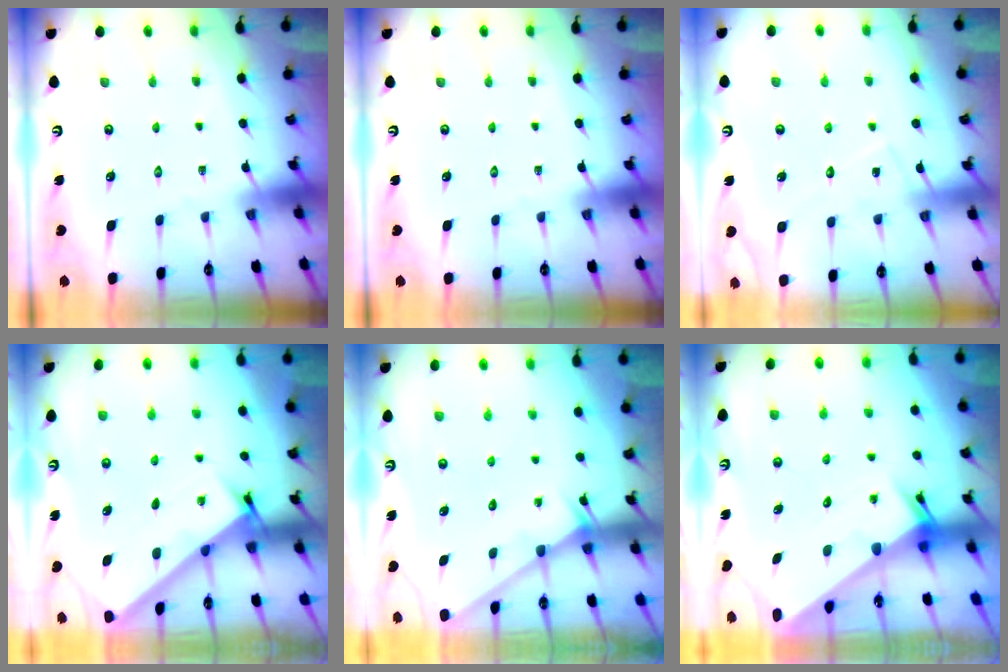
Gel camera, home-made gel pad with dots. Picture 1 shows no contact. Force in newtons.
{"total": 0.0}
{"total": 9.2, "press": 9.2, "slide": 0.6}
{"total": 3.1, "press": 3.1, "slide": 0.1}
{"total": 0.9, "press": 0.8, "slide": 0.2}
{"total": 2.4, "press": 2.4, "slide": 0.0}